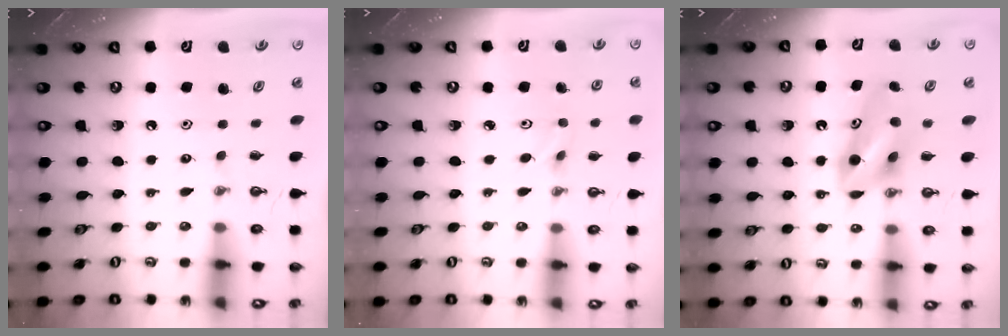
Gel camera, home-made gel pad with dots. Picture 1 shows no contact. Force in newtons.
{"total": 2.5, "press": 2.4, "slide": 0.7}
{"total": 8.1, "press": 7.8, "slide": 2.3}